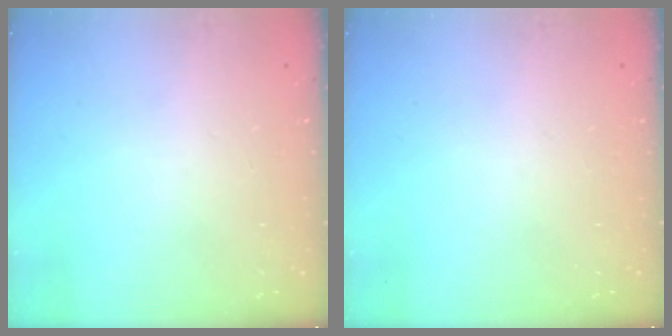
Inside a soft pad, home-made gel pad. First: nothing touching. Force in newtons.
{"total": 0.0}